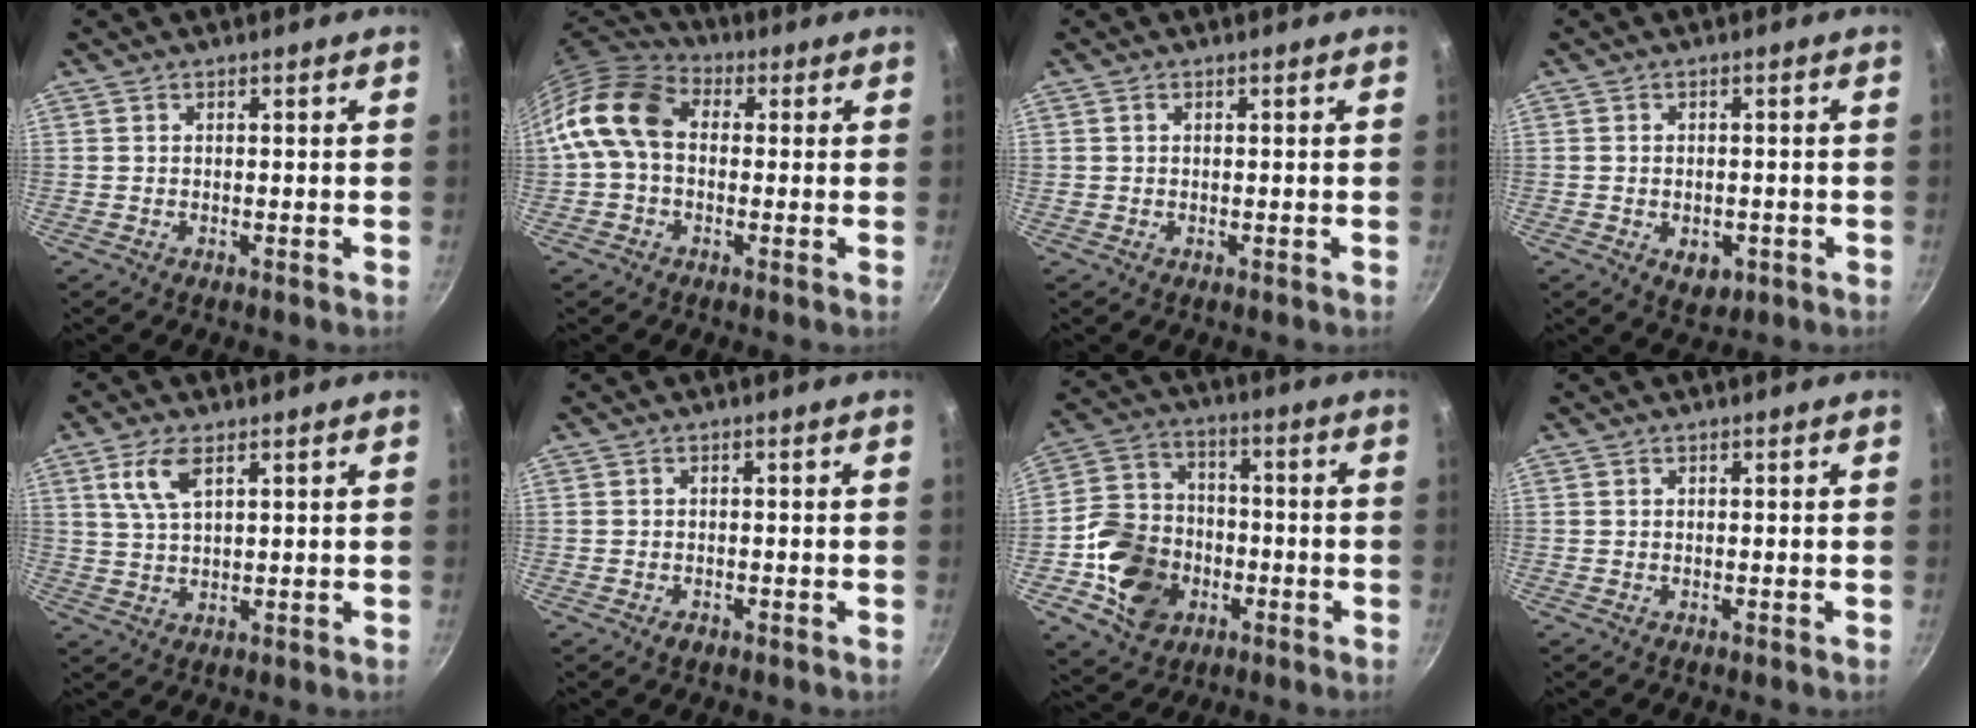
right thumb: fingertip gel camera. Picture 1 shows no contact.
{"total": 12.2, "force": [0.7, 8.8, 8.4], "torque": [-0.138, 0.029, -0.009]}
{"total": 0.6, "force": [0.3, 0.5, 0.3], "torque": [-0.005, 0.003, 0.005]}
{"total": 4.6, "force": [-1.5, 3.1, 3.0], "torque": [-0.034, 0.004, -0.011]}
{"total": 6.1, "force": [2.9, 2.6, 4.7], "torque": [-0.094, -0.006, 0.060]}
{"total": 1.3, "force": [-0.8, 0.8, 0.6], "torque": [-0.011, 0.005, -0.013]}
{"total": 15.4, "force": [-4.4, 12.4, 7.9], "torque": [-0.126, 0.040, -0.078]}
{"total": 0.0}